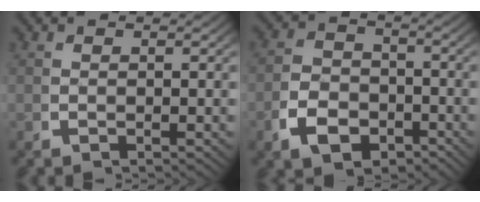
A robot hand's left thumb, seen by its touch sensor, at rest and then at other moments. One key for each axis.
{"total": 5.4, "fx": -2.3, "fy": 3.9, "fz": 3.0, "tx": -0.049, "ty": -0.022, "tz": -0.033}